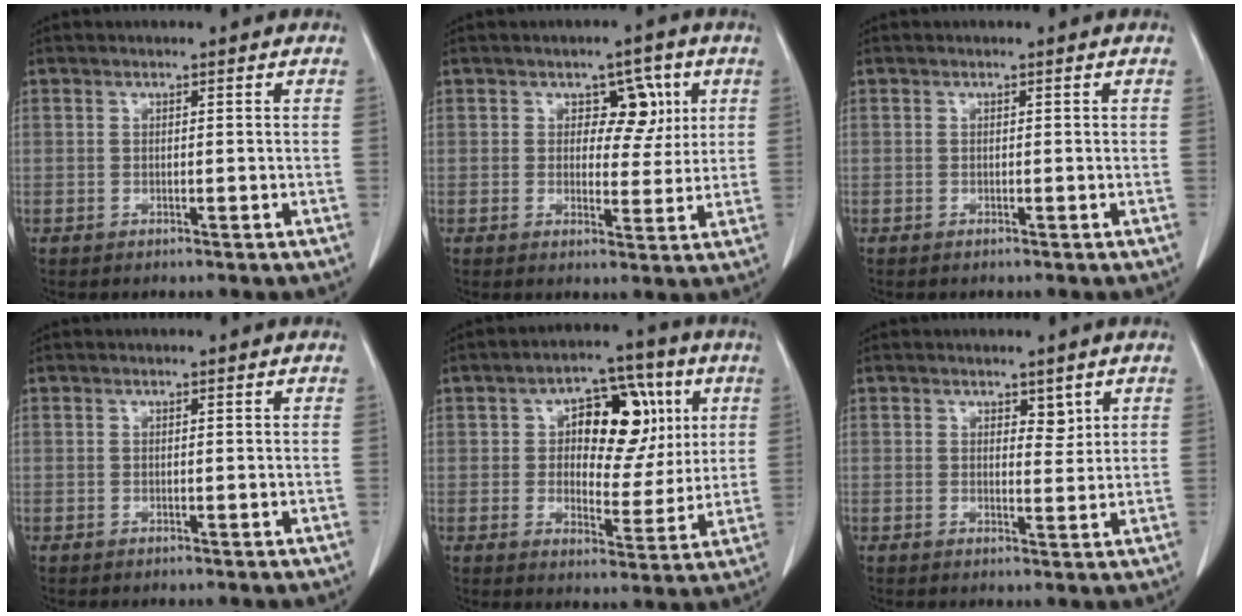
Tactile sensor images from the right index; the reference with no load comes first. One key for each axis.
{"total": 5.4, "fx": 1.8, "fy": 3.4, "fz": 3.8, "tx": -0.040, "ty": 0.008, "tz": 0.028}
{"total": 0.0}
{"total": 0.0}
{"total": 12.3, "fx": 3.4, "fy": 6.8, "fz": 9.7, "tx": -0.127, "ty": 0.029, "tz": 0.055}
{"total": 2.2, "fx": 1.4, "fy": 1.2, "fz": 1.3, "tx": -0.013, "ty": -0.009, "tz": 0.024}